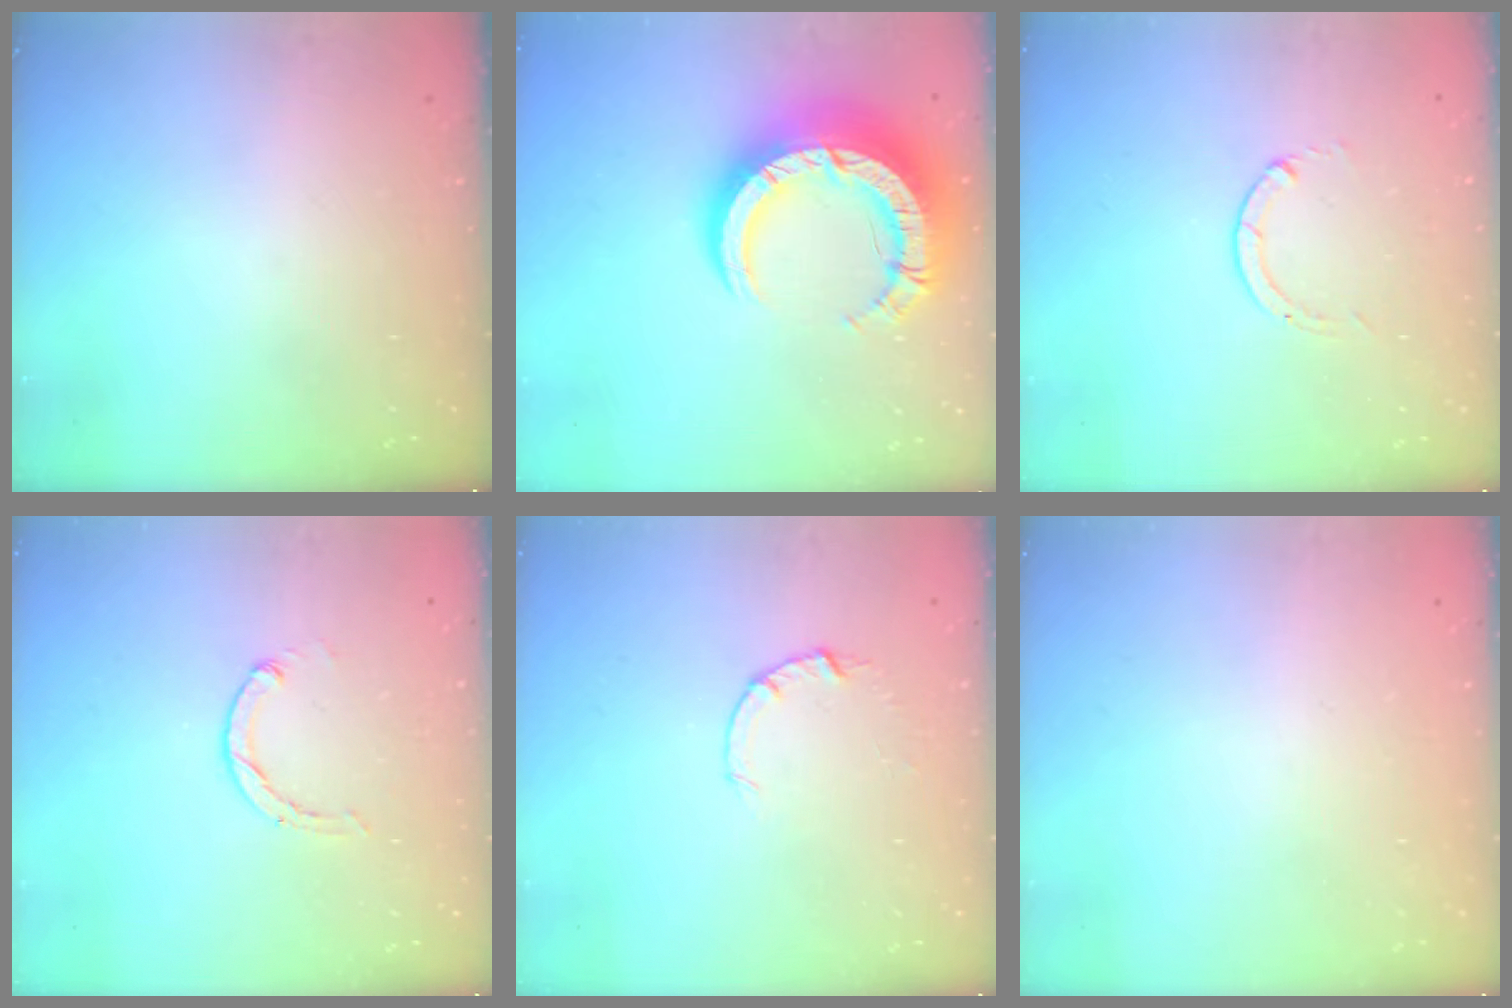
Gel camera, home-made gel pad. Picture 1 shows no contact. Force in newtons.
{"total": 19.6, "press": 19.5, "slide": 1.7}
{"total": 0.6, "press": 0.5, "slide": 0.1}
{"total": 0.8, "press": 0.8, "slide": 0.2}
{"total": 2.6, "press": 2.6, "slide": 0.4}
{"total": 2.4, "press": 2.4, "slide": 0.2}